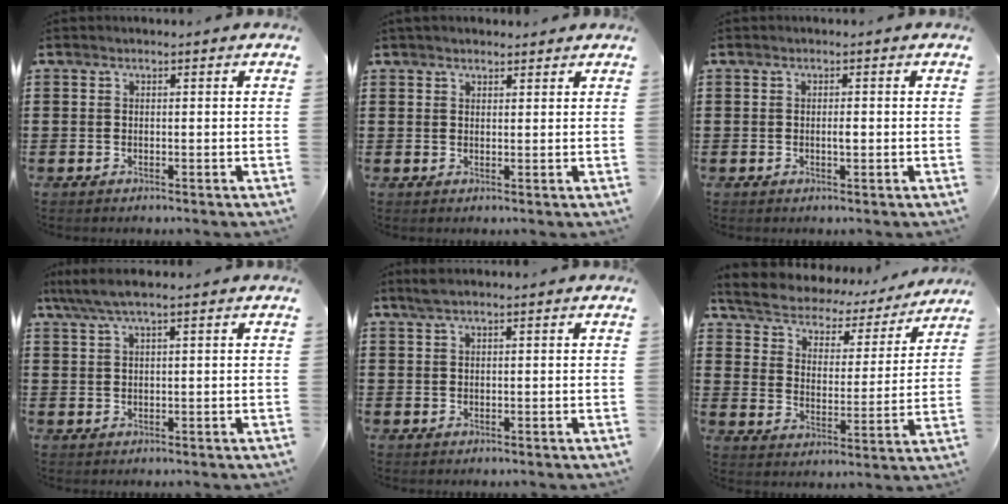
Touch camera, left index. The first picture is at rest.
{"total": 1.7, "force": [1.5, 0.5, 0.3], "torque": [-0.009, 0.003, 0.030]}
{"total": 1.2, "force": [-0.1, 0.3, 1.1], "torque": [-0.023, -0.002, -0.002]}
{"total": 3.4, "force": [1.9, 0.4, 2.8], "torque": [-0.064, 0.001, 0.031]}
{"total": 1.3, "force": [0.9, 0.1, 1.0], "torque": [-0.021, 0.002, 0.016]}
{"total": 3.9, "force": [3.7, 1.1, 0.3], "torque": [-0.031, -0.031, 0.056]}